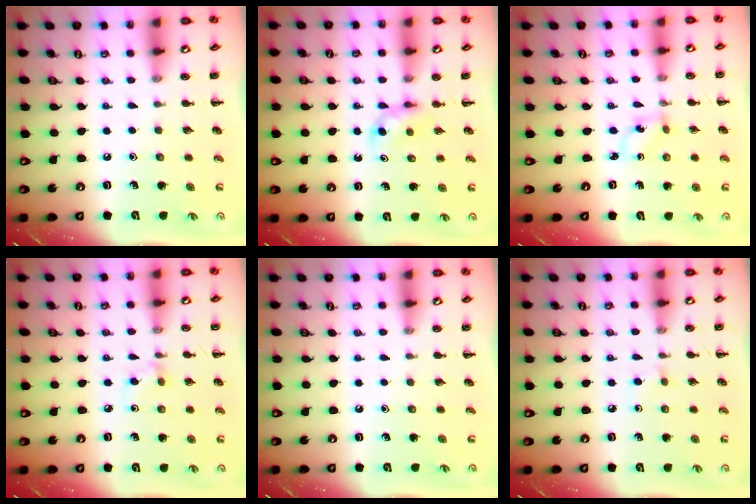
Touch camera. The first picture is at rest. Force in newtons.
{"total": 3.7, "press": 3.4, "slide": 1.4}
{"total": 0.9, "press": 0.8, "slide": 0.5}
{"total": 5.1, "press": 4.8, "slide": 1.7}
{"total": 0.0}
{"total": 3.3, "press": 3.1, "slide": 1.4}